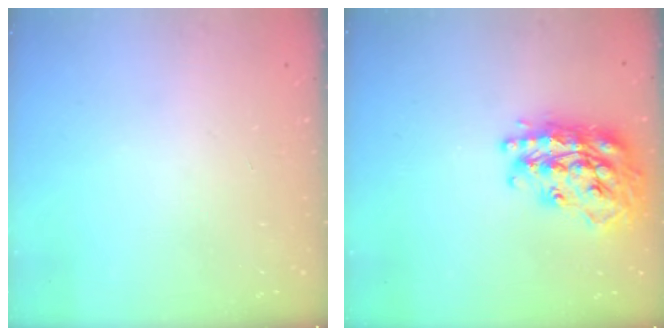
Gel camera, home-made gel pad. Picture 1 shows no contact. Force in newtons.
{"total": 25.6, "press": 25.5, "slide": 2.2}